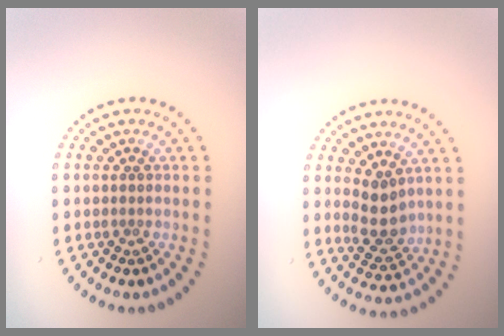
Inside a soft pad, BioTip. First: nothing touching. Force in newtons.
{"total": 3.0, "press": 2.8, "slide": 1.0}